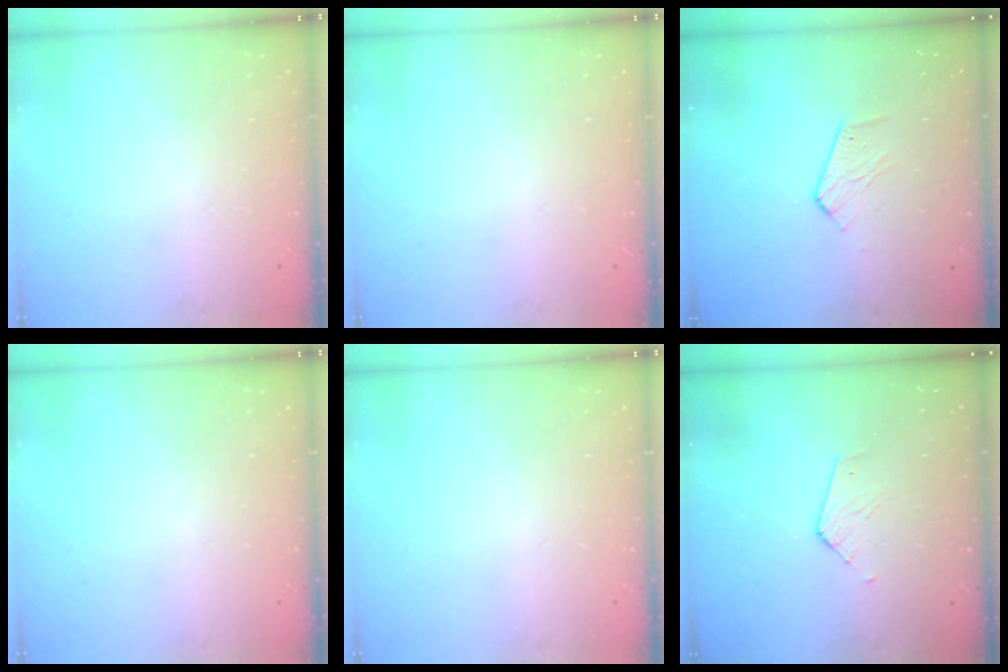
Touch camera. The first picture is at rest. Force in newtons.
{"total": 0.0}
{"total": 5.6, "press": 5.6, "slide": 0.5}
{"total": 0.0}
{"total": 0.0}
{"total": 4.1, "press": 4.1, "slide": 0.4}